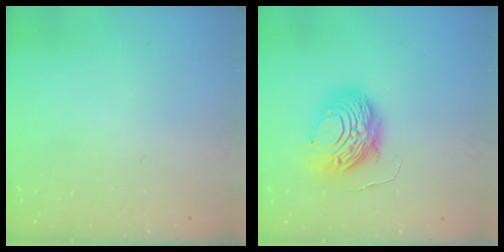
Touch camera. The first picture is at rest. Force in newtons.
{"total": 10.8, "press": 10.8, "slide": 1.0}